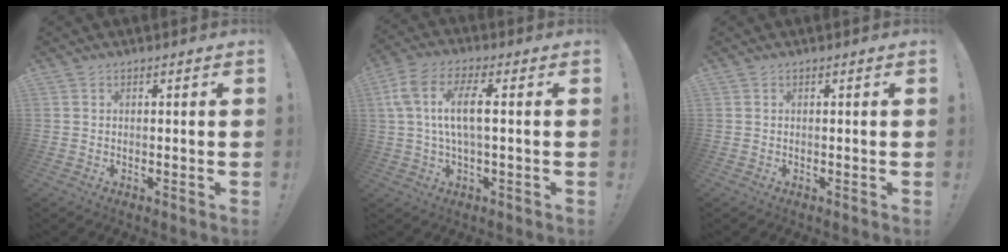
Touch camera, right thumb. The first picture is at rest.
{"total": 10.8, "force": [1.1, 3.9, 10.0], "torque": [-0.203, 0.005, 0.019]}
{"total": 0.0}